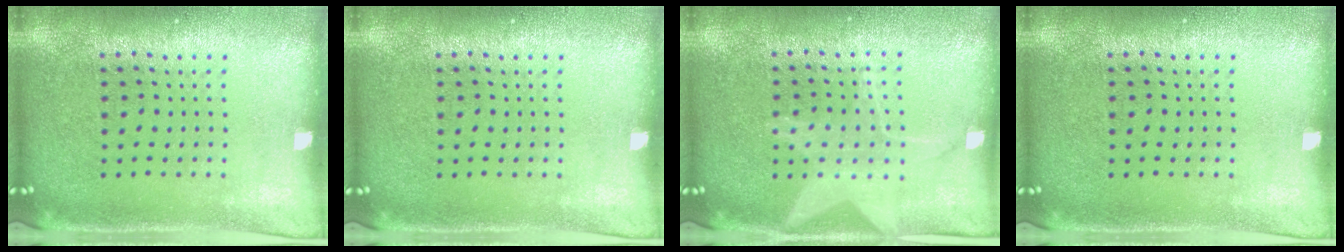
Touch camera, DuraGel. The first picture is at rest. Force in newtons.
{"total": 0.0}
{"total": 1.5, "press": 1.4, "slide": 0.3}
{"total": 0.0}